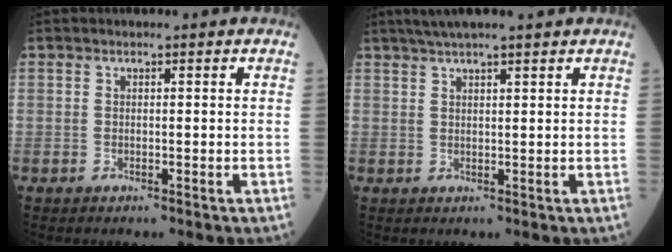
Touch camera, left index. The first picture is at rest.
{"total": 6.9, "force": [5.6, -0.1, 4.0], "torque": [-0.063, 0.034, 0.087]}